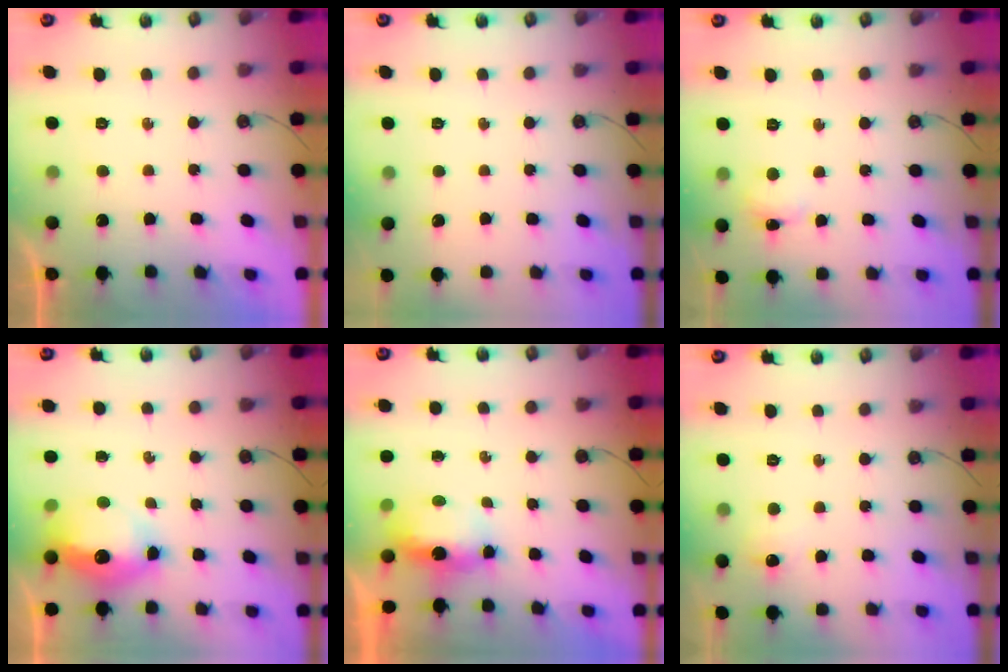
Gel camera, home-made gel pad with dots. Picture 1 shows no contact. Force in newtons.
{"total": 0.0}
{"total": 3.5, "press": 3.4, "slide": 0.7}
{"total": 12.8, "press": 12.7, "slide": 1.2}
{"total": 10.4, "press": 7.2, "slide": 7.5}
{"total": 5.0, "press": 5.0, "slide": 0.6}